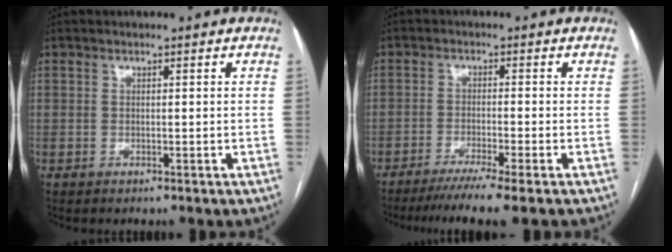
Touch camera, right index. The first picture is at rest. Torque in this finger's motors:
{"motor_torque": [0.78, -0.73, 0.35, 0.08]}